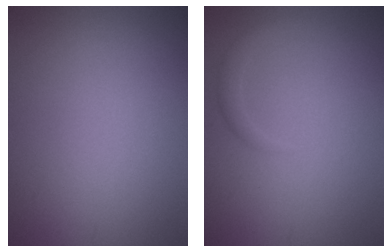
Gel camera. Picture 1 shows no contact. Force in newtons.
{"total": 1.3, "press": 1.3, "slide": 0.0}